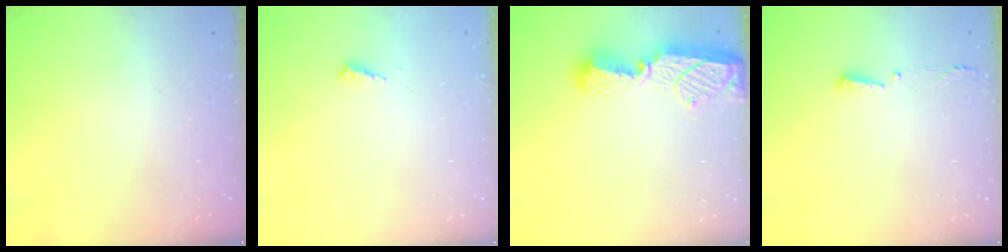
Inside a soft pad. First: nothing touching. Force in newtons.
{"total": 3.1, "press": 3.1, "slide": 0.2}
{"total": 10.7, "press": 10.7, "slide": 1.0}
{"total": 2.9, "press": 2.8, "slide": 0.6}